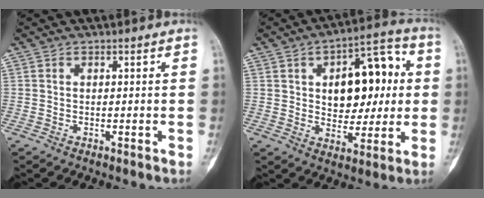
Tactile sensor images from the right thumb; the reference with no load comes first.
{"total": 15.9, "force": [2.6, 9.4, 12.6], "torque": [-0.126, 0.016, 0.038]}